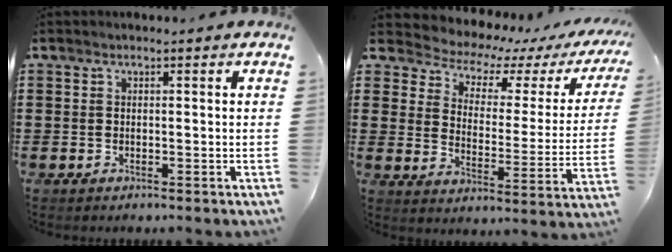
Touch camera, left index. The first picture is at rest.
{"total": 3.8, "force": [3.3, 1.7, 1.0], "torque": [-0.047, -0.031, 0.048]}